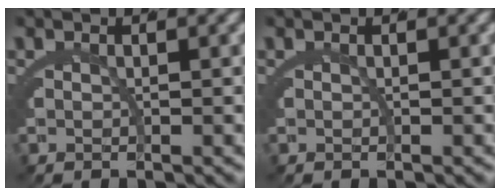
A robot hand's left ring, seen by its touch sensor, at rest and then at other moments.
{"total": 0.0}